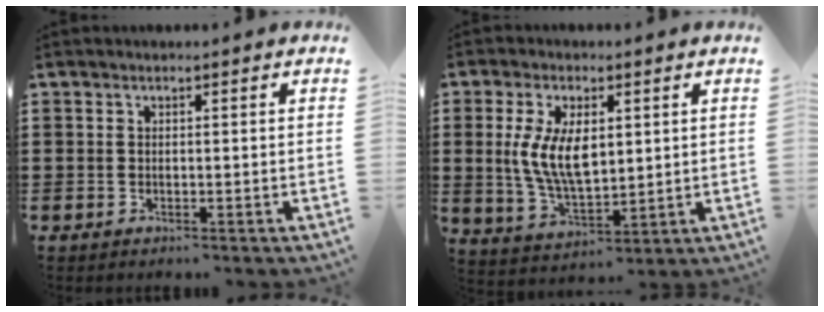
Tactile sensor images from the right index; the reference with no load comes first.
{"total": 8.9, "force": [1.4, 4.6, 7.4], "torque": [-0.160, 0.007, 0.024]}